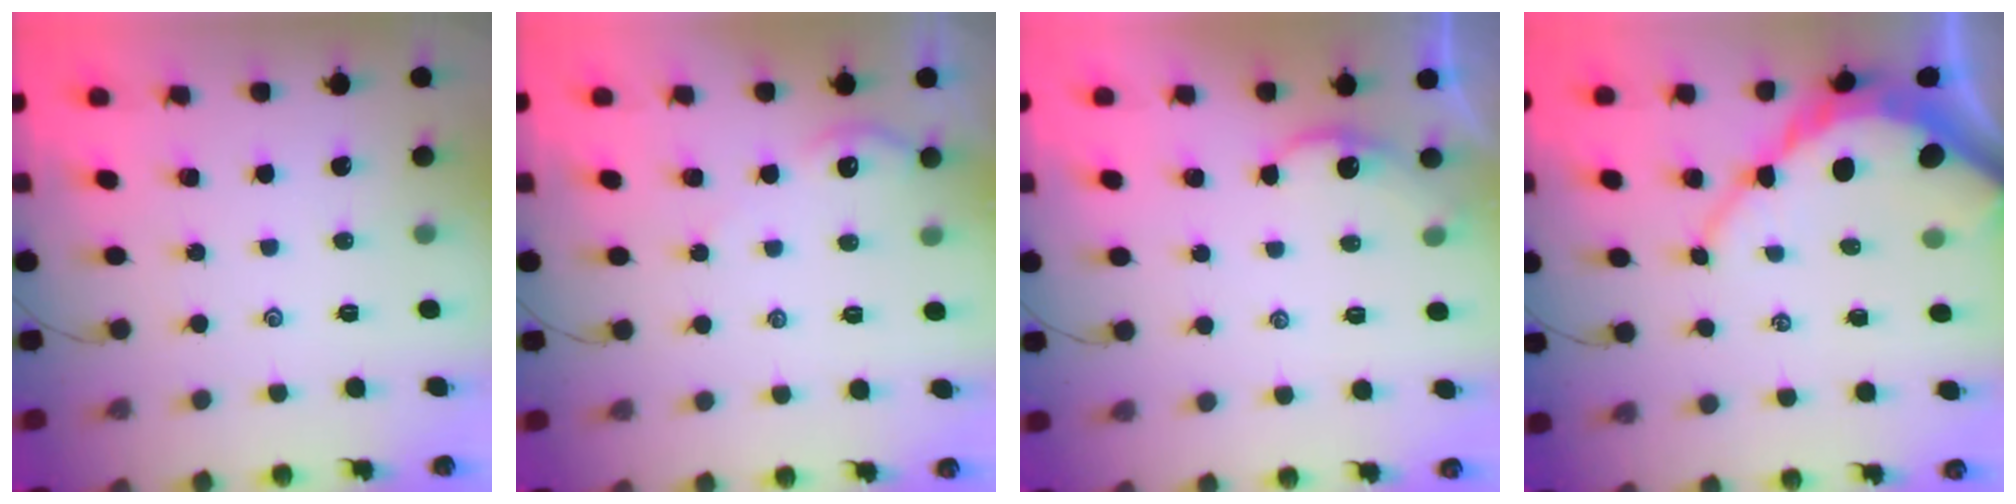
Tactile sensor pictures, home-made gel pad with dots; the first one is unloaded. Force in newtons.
{"total": 2.8, "press": 2.8, "slide": 0.3}
{"total": 1.6, "press": 1.5, "slide": 0.2}
{"total": 10.6, "press": 10.6, "slide": 1.1}